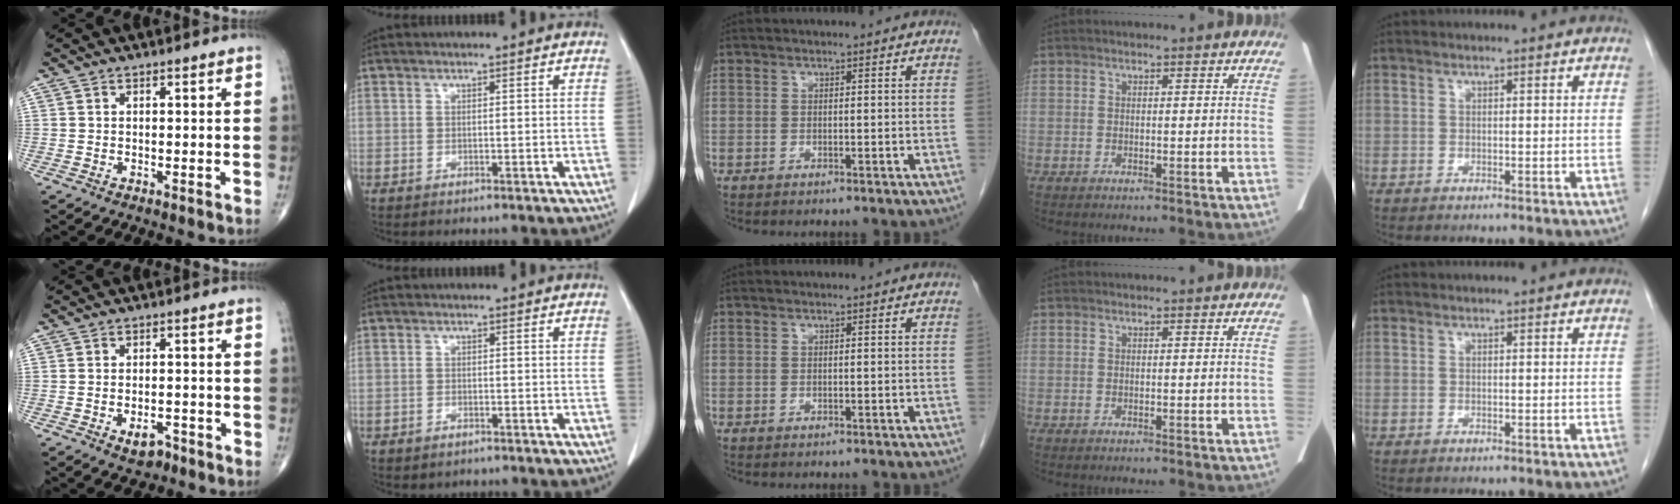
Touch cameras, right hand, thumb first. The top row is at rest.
{"thumb": {"total": 3.8, "force": [-2.2, 2.1, 2.3], "torque": [-0.027, 0.011, -0.032]}, "index": {"total": 1.3, "force": [-0.8, 0.9, 0.5], "torque": [-0.012, 0.001, -0.006]}}